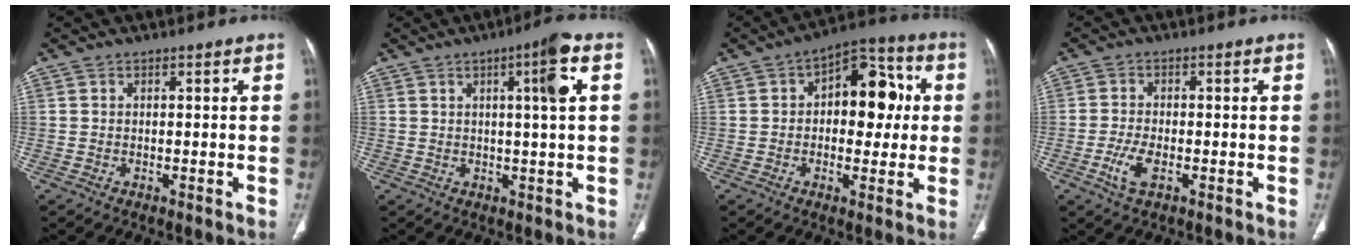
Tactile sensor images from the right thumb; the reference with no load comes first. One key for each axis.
{"total": 6.8, "fx": 1.7, "fy": 0.5, "fz": 6.5, "tx": -0.104, "ty": 0.005, "tz": 0.023}
{"total": 13.3, "fx": 1.5, "fy": 8.2, "fz": 10.4, "tx": -0.088, "ty": 0.032, "tz": 0.013}
{"total": 4.5, "fx": -1.7, "fy": 2.0, "fz": 3.6, "tx": -0.082, "ty": 0.004, "tz": -0.031}